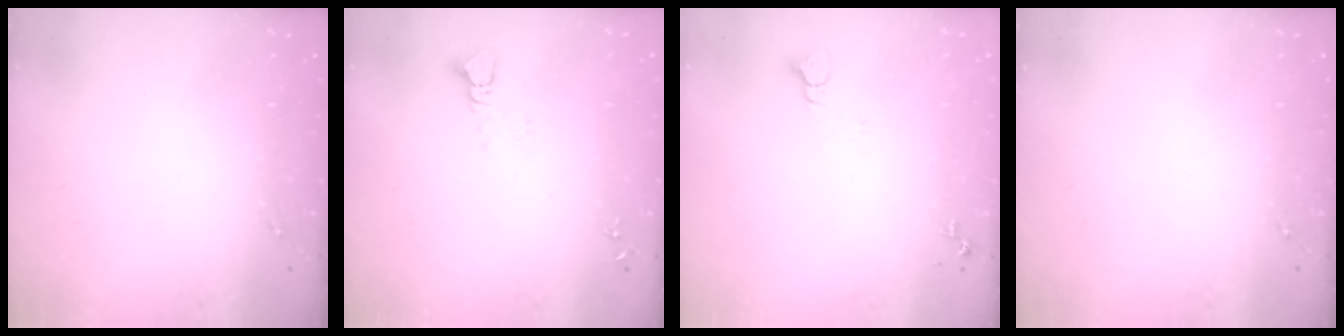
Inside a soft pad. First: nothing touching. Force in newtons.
{"total": 2.5, "press": 2.5, "slide": 0.1}
{"total": 4.3, "press": 4.3, "slide": 0.4}
{"total": 0.0}